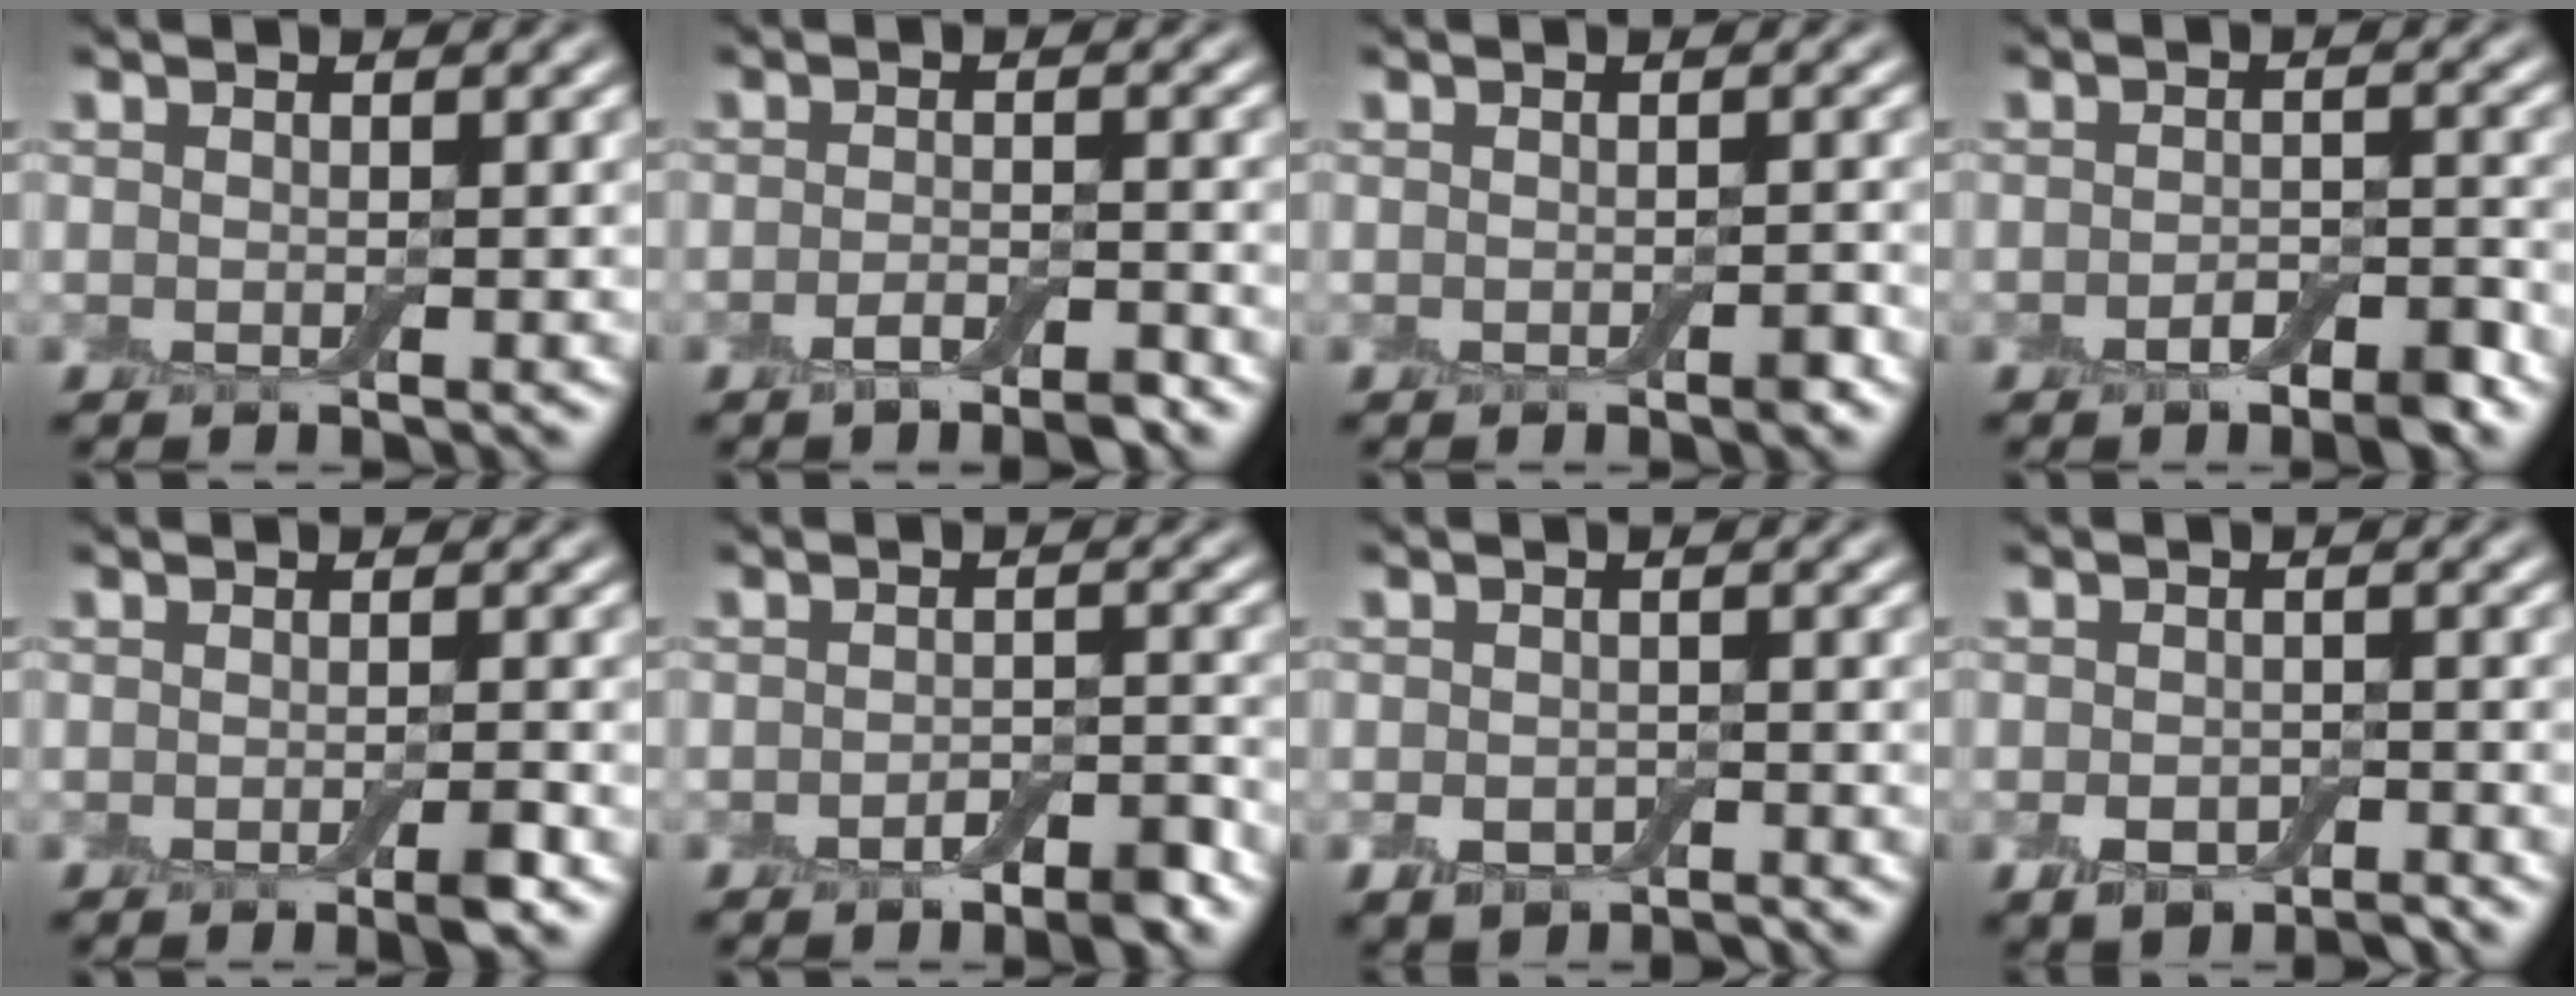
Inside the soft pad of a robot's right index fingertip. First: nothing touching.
{"total": 2.5, "force": [-1.7, 0.6, 1.7], "torque": [-0.028, 0.001, -0.032]}
{"total": 0.8, "force": [-0.4, 0.3, 0.7], "torque": [-0.011, 0.001, -0.005]}
{"total": 3.0, "force": [-1.8, 1.3, 2.0], "torque": [-0.029, 0.002, -0.028]}
{"total": 1.7, "force": [-0.8, 0.3, 1.5], "torque": [-0.020, -0.001, -0.013]}
{"total": 2.7, "force": [-1.7, 1.2, 1.7], "torque": [-0.025, 0.003, -0.026]}
{"total": 2.5, "force": [-1.4, 1.5, 1.3], "torque": [-0.021, -0.006, -0.029]}
{"total": 2.9, "force": [-1.7, 1.7, 1.7], "torque": [-0.025, -0.003, -0.034]}